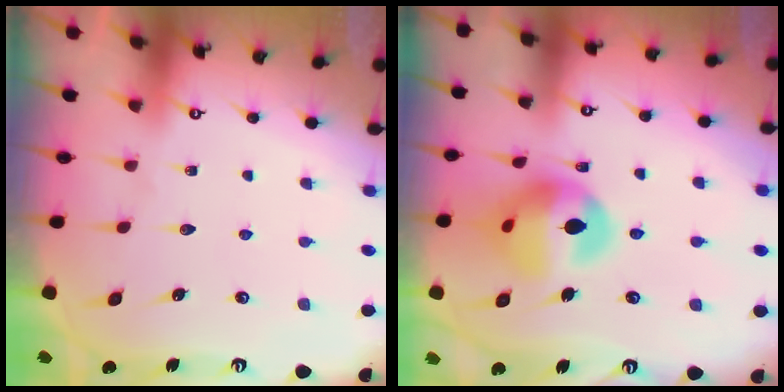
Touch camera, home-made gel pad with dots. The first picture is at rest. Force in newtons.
{"total": 14.8, "press": 14.0, "slide": 4.8}